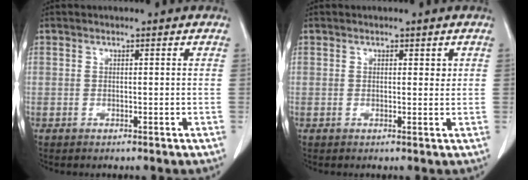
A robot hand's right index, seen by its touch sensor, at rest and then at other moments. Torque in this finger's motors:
{"motor_torque": [-0.21, 0.08, 0.03, -0.01]}